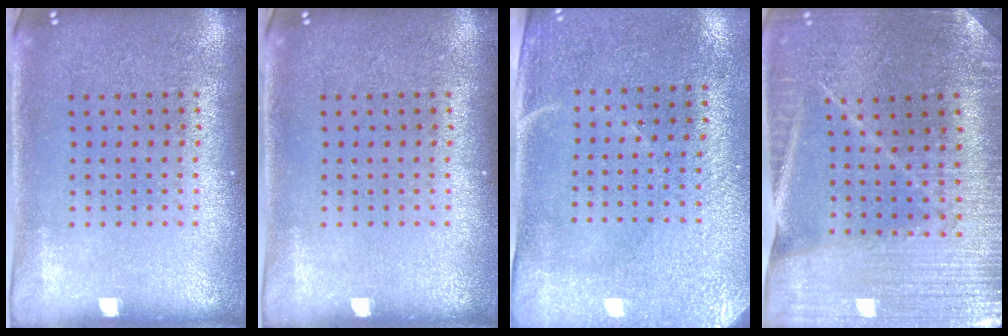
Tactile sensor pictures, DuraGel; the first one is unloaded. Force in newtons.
{"total": 0.0}
{"total": 2.9, "press": 2.5, "slide": 1.4}
{"total": 2.6, "press": 2.6, "slide": 0.4}